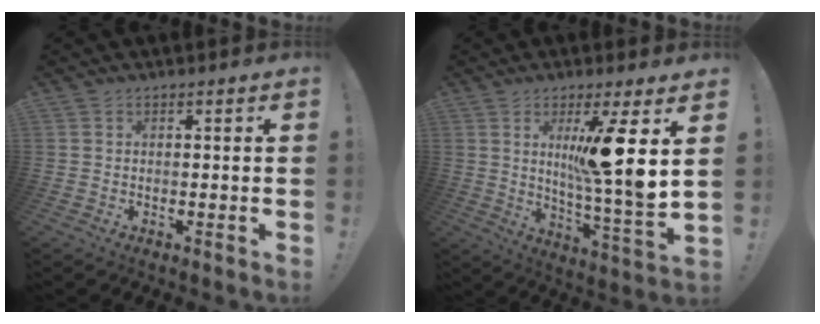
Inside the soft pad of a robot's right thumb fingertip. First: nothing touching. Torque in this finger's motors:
{"motor_torque": [0.08, 0.94, 1.77, -0.05, 0.49]}